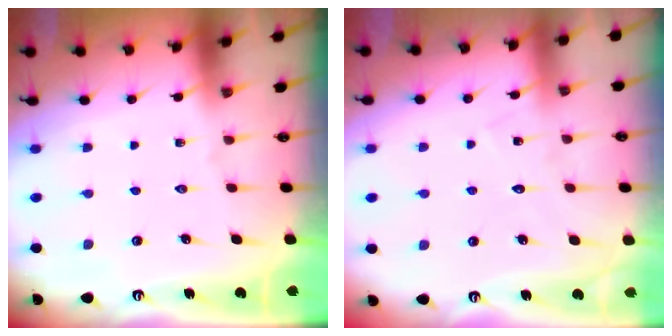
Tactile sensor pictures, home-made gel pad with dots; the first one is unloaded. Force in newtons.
{"total": 6.1, "press": 6.1, "slide": 0.4}